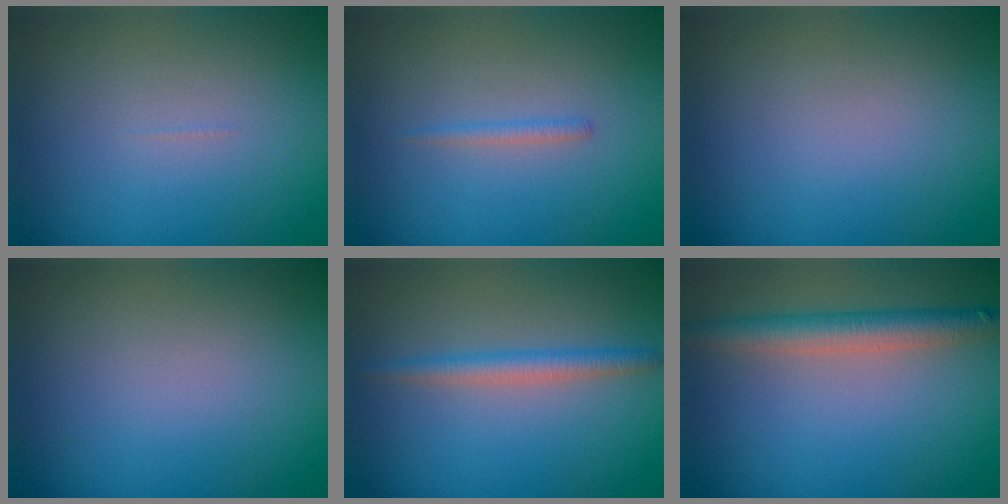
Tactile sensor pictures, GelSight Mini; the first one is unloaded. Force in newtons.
{"total": 0.8, "press": 0.8, "slide": 0.1}
{"total": 0.0}
{"total": 0.0}
{"total": 2.2, "press": 2.2, "slide": 0.1}
{"total": 3.8, "press": 3.8, "slide": 0.3}